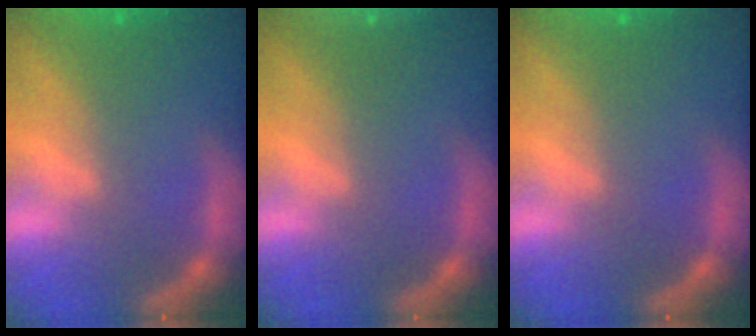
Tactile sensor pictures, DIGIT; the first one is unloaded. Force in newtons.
{"total": 2.9}
{"total": 0.0}